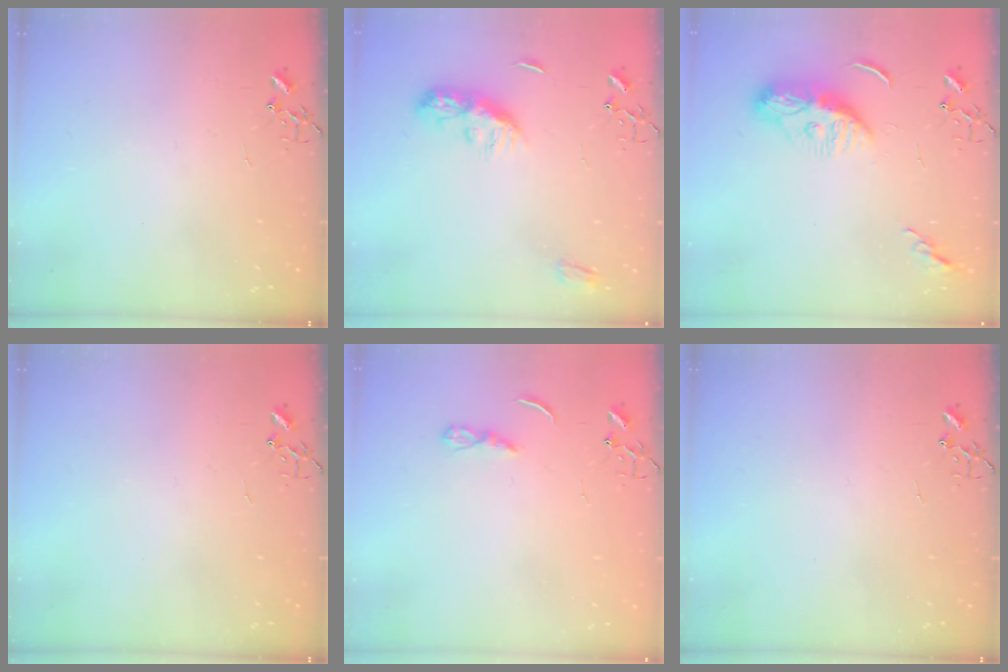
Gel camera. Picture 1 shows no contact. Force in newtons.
{"total": 9.9, "press": 9.9, "slide": 0.0}
{"total": 9.9, "press": 9.9, "slide": 1.1}
{"total": 0.0}
{"total": 3.3, "press": 3.3, "slide": 0.4}
{"total": 0.0}